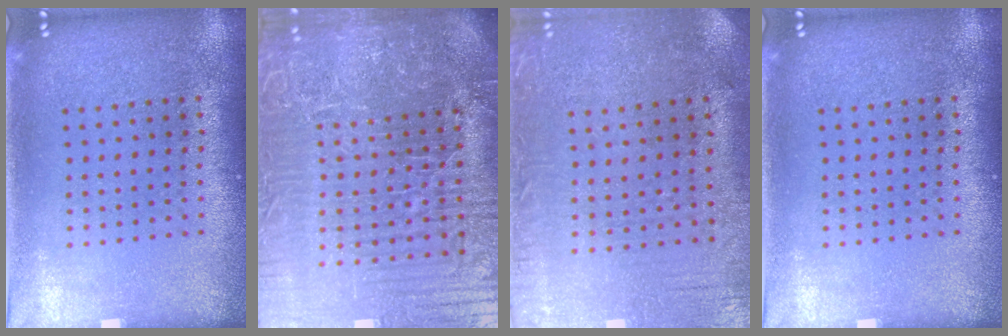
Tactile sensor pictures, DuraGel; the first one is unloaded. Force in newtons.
{"total": 7.3, "press": 6.4, "slide": 3.4}
{"total": 0.6, "press": 0.3, "slide": 0.5}
{"total": 0.0}